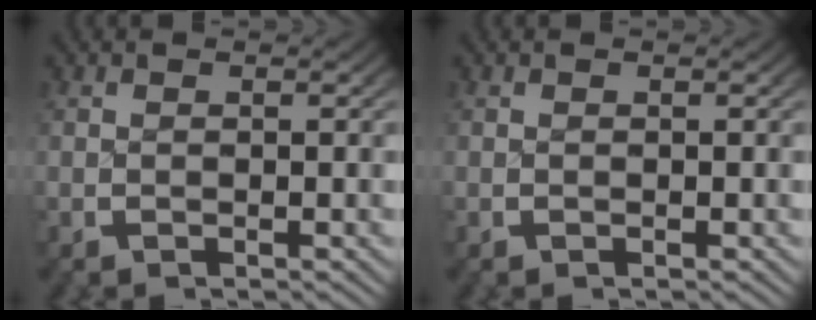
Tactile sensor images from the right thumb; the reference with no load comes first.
{"total": 0.0}